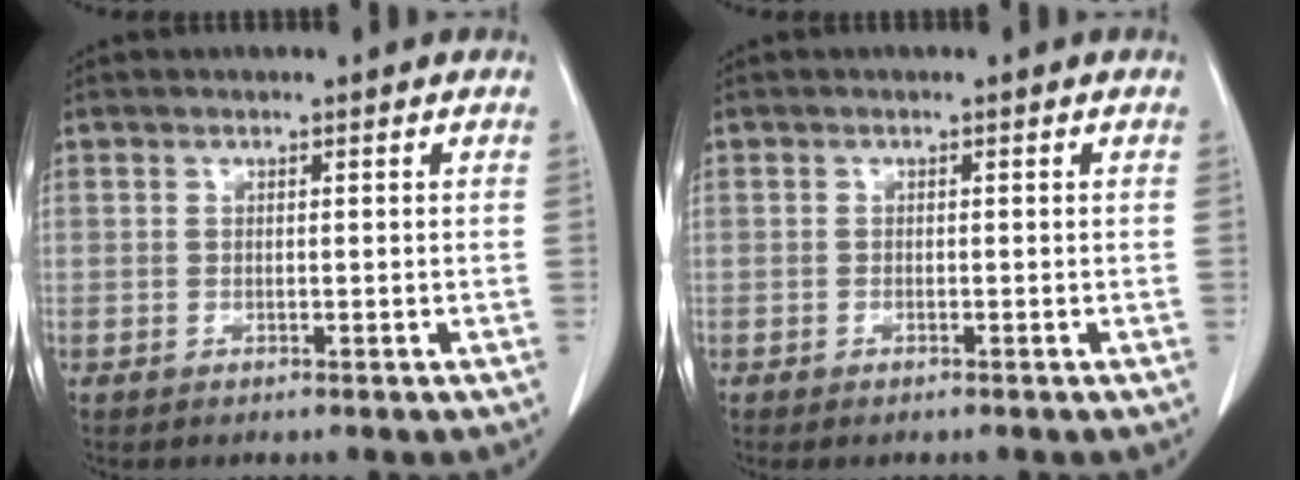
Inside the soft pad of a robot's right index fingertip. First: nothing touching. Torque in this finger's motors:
{"motor_torque": [0.14, -0.12, 0.05, 0.01]}